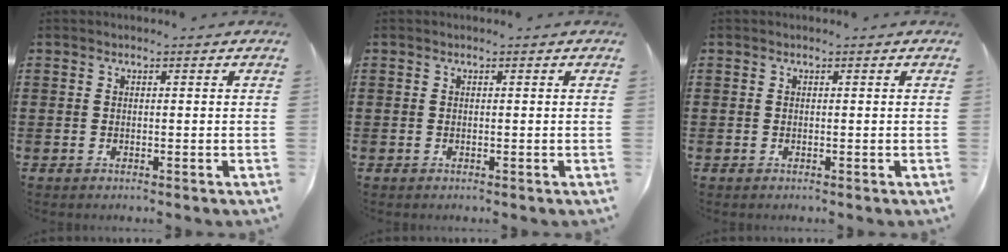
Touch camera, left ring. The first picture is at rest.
{"total": 0.0}
{"total": 0.0}